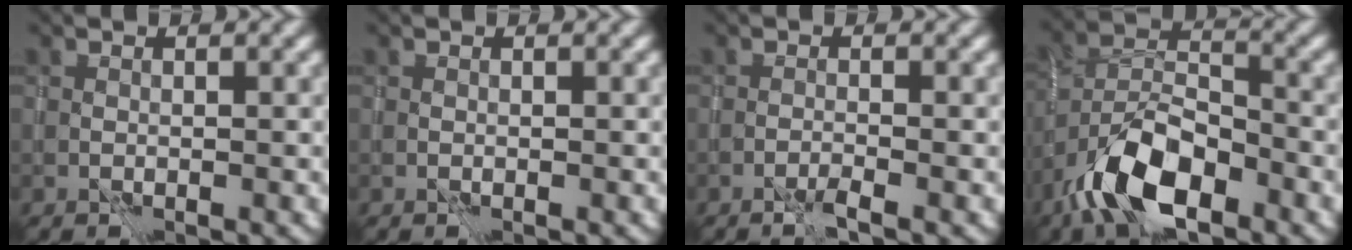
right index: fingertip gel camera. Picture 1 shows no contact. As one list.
[{"total": 0.0}, {"total": 0.9, "force": [-0.4, -0.6, 0.5], "torque": [-0.009, 0.003, -0.010]}, {"total": 8.0, "force": [-4.9, 3.2, 5.4], "torque": [-0.096, 0.007, -0.099]}]